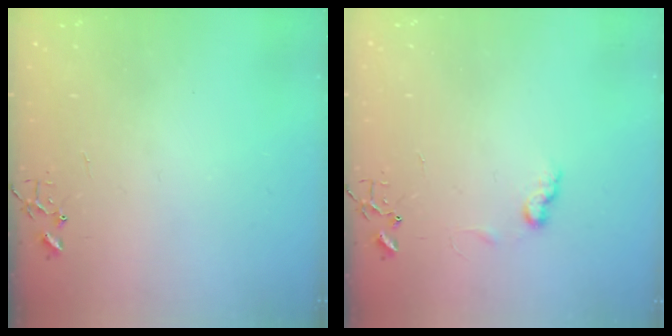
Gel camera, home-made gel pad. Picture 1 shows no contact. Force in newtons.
{"total": 7.2, "press": 7.2, "slide": 0.2}